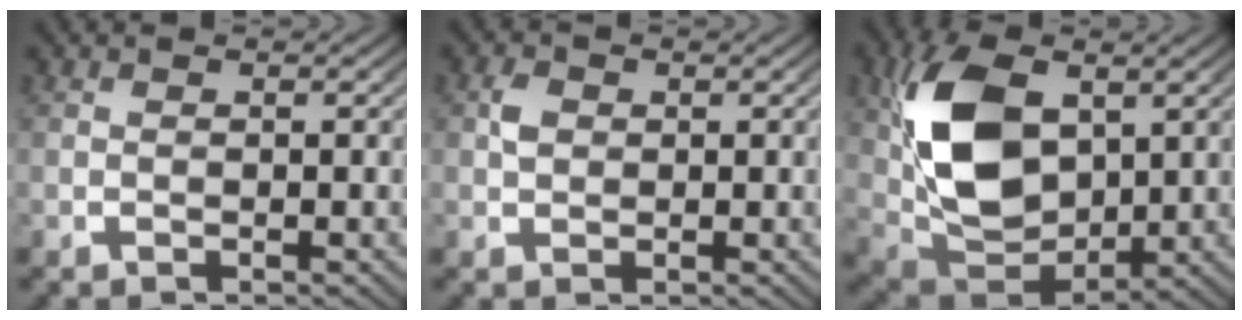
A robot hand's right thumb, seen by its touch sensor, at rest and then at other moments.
{"total": 1.7, "force": [0.4, 1.4, 1.0], "torque": [-0.022, -0.004, 0.009]}
{"total": 11.2, "force": [1.3, 7.0, 8.6], "torque": [-0.201, -0.029, 0.036]}